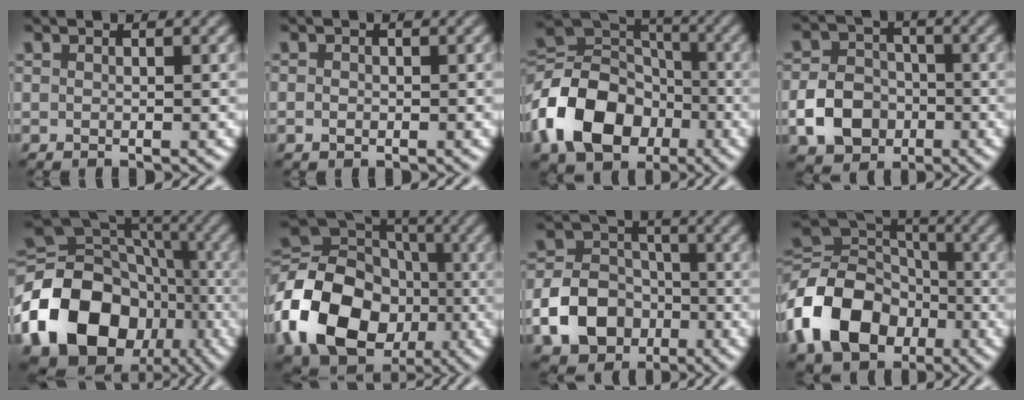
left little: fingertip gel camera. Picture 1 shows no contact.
{"total": 1.1, "force": [0.0, 0.9, 0.6], "torque": [-0.002, 0.005, -0.006]}
{"total": 12.6, "force": [-4.8, 9.0, 7.3], "torque": [-0.162, 0.000, -0.103]}
{"total": 5.9, "force": [-2.2, 4.6, 3.0], "torque": [-0.057, 0.001, -0.046]}
{"total": 21.7, "force": [-9.0, 16.7, 10.5], "torque": [-0.205, -0.031, -0.158]}
{"total": 15.6, "force": [-4.4, 12.0, 9.0], "torque": [-0.210, 0.001, -0.097]}
{"total": 7.6, "force": [-3.1, 5.8, 3.9], "torque": [-0.063, 0.000, -0.064]}
{"total": 12.7, "force": [-4.8, 9.3, 7.3], "torque": [-0.165, -0.003, -0.103]}